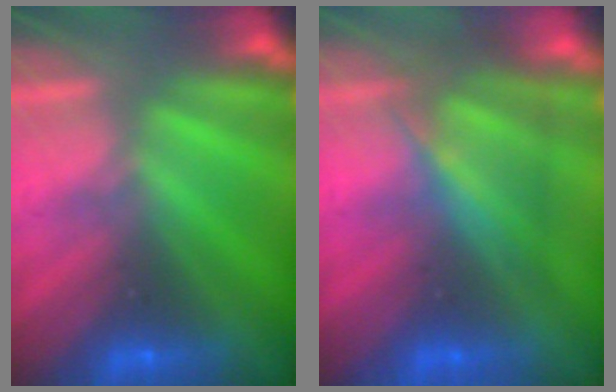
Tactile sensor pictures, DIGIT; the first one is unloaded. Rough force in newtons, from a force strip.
{"total": 4.0}